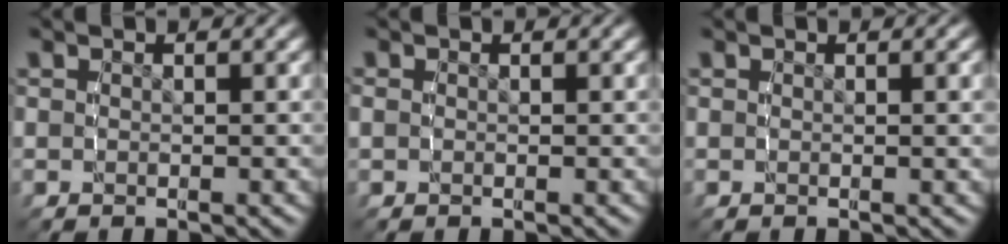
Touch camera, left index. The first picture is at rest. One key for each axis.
{"total": 0.6, "fx": 0.1, "fy": 0.5, "fz": 0.3, "tx": -0.008, "ty": -0.002, "tz": 0.003}
{"total": 0.7, "fx": 0.3, "fy": -0.2, "fz": 0.6, "tx": -0.008, "ty": 0.001, "tz": 0.006}